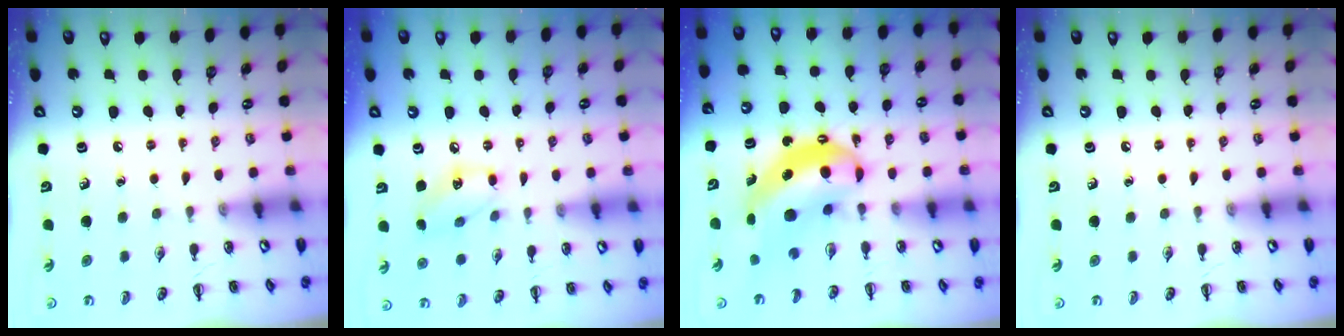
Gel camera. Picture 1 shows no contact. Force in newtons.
{"total": 9.3, "press": 9.3, "slide": 1.0}
{"total": 8.2, "press": 8.0, "slide": 1.4}
{"total": 0.0}